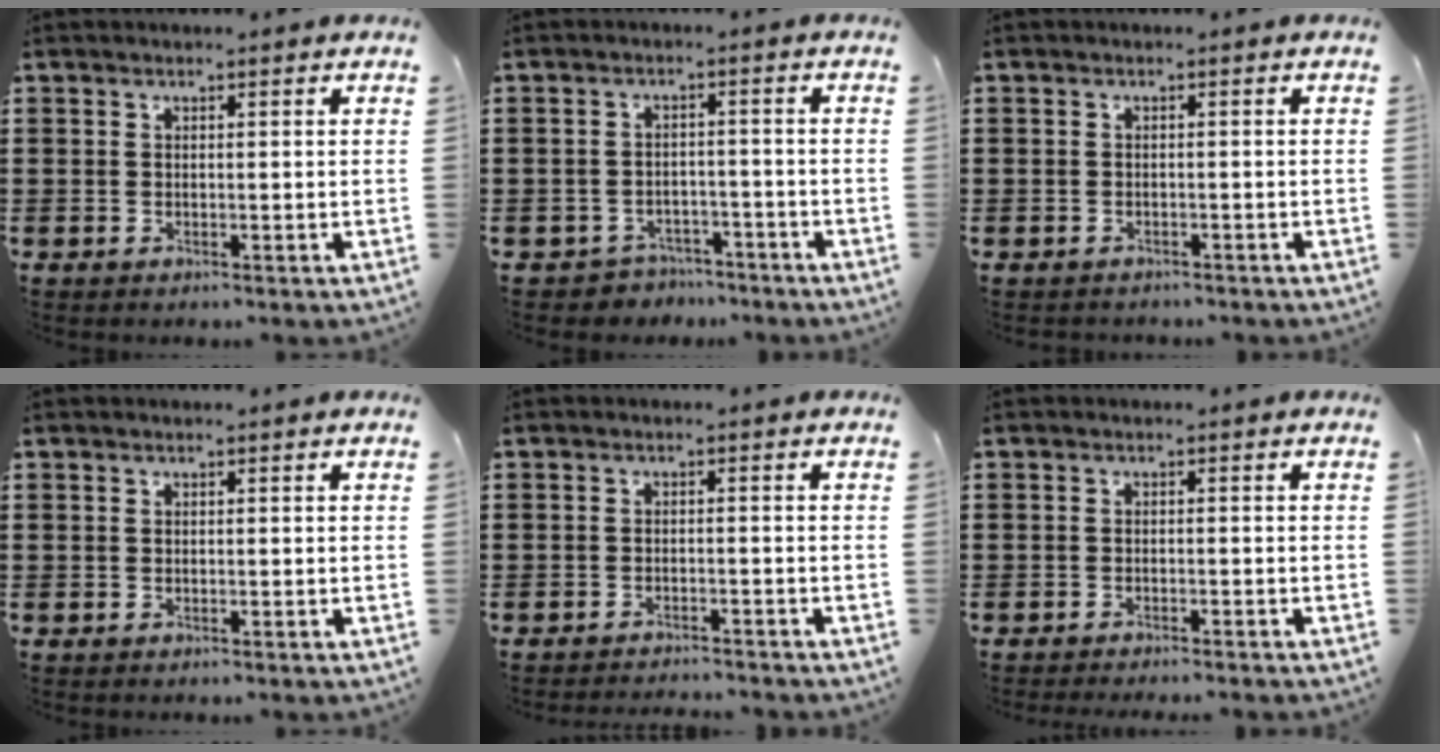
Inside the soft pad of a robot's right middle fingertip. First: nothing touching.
{"total": 2.9, "force": [-2.8, 0.8, -0.3], "torque": [-0.005, 0.003, -0.063]}
{"total": 1.0, "force": [-0.9, 0.4, -0.2], "torque": [0.002, 0.004, -0.020]}
{"total": 0.0}
{"total": 1.5, "force": [-1.5, 0.0, 0.1], "torque": [-0.005, 0.004, -0.032]}
{"total": 1.1, "force": [-1.1, 0.0, -0.1], "torque": [-0.001, 0.002, -0.024]}